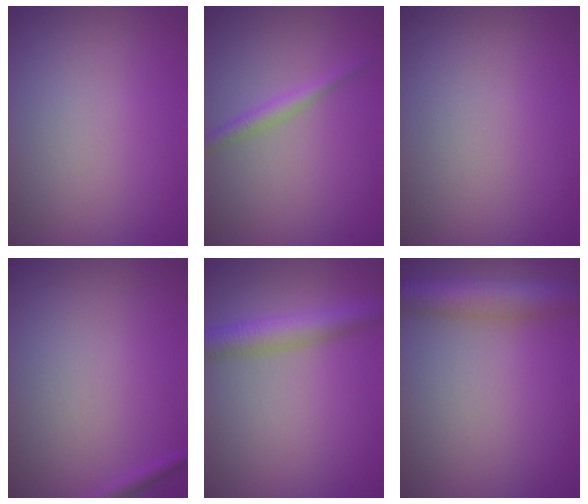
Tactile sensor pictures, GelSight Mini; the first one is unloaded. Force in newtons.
{"total": 1.6, "press": 1.6, "slide": 0.0}
{"total": 0.0}
{"total": 0.8, "press": 0.8, "slide": 0.0}
{"total": 4.0, "press": 4.0, "slide": 0.1}
{"total": 5.4, "press": 5.4, "slide": 0.3}